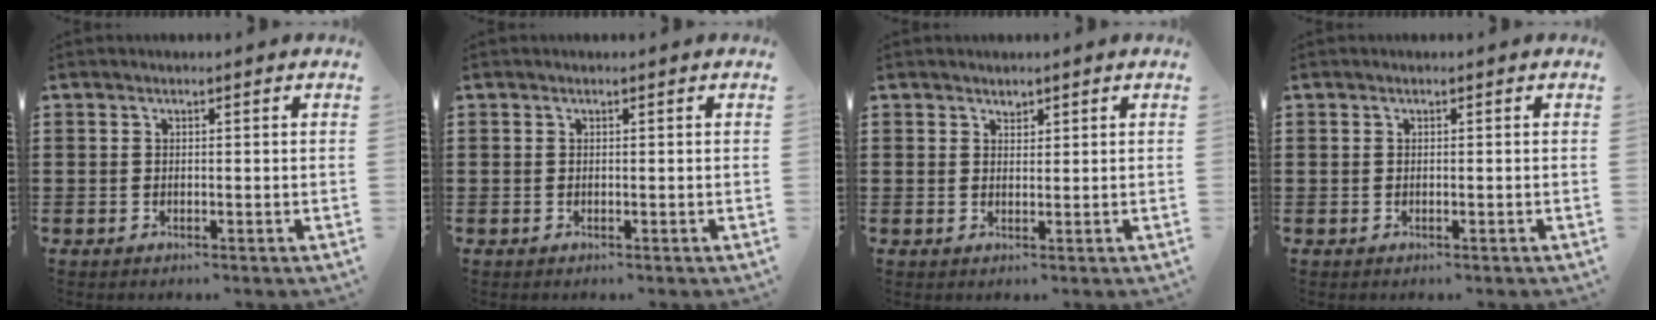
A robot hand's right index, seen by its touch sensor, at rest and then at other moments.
{"total": 0.0}
{"total": 1.1, "force": [1.0, 0.5, 0.1], "torque": [-0.004, 0.000, 0.020]}
{"total": 0.0}